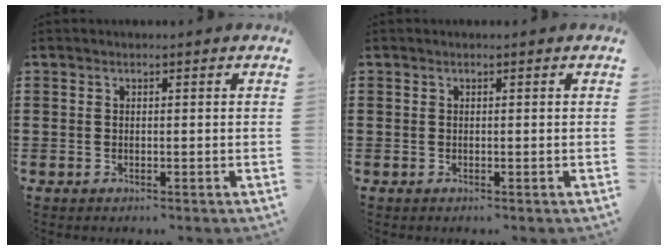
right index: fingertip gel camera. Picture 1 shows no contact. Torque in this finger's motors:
{"motor_torque": [0.28, 0.72, 0.00, 0.00]}